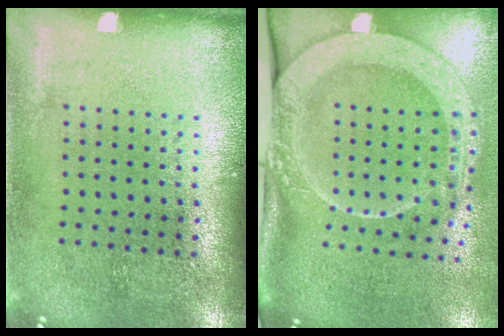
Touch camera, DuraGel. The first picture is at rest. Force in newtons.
{"total": 2.9, "press": 2.1, "slide": 2.0}